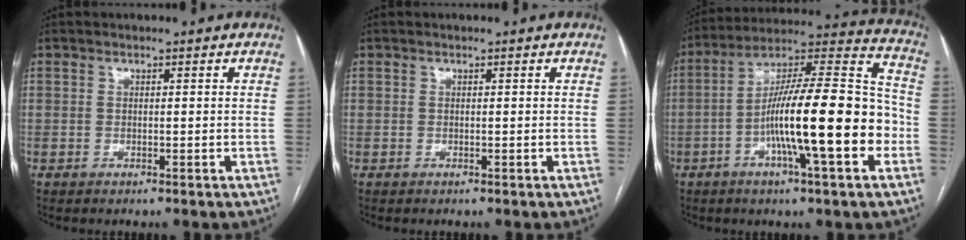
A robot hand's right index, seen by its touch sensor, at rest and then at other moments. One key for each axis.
{"total": 0.0}
{"total": 20.4, "fx": -5.1, "fy": 2.1, "fz": 19.7, "tx": -0.322, "ty": 0.012, "tz": -0.086}